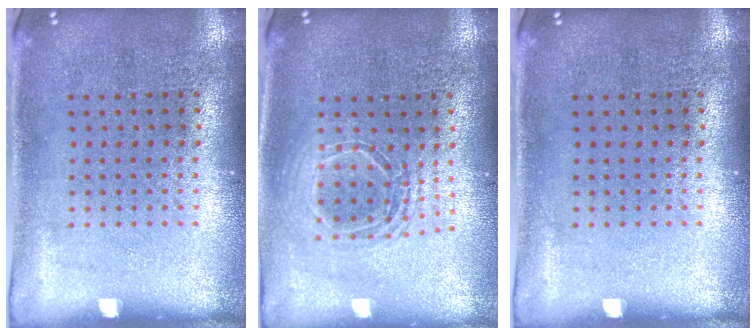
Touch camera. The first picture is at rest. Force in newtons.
{"total": 1.8, "press": 1.5, "slide": 0.9}
{"total": 0.0}